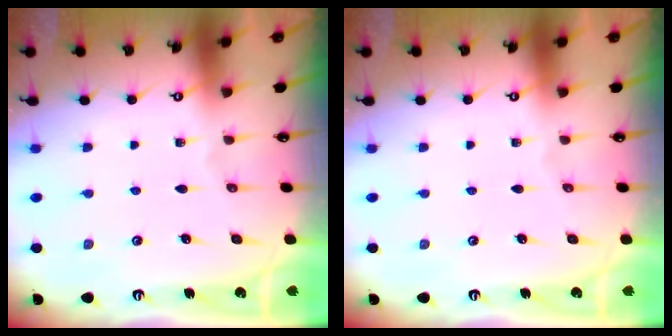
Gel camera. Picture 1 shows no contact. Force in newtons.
{"total": 0.0}